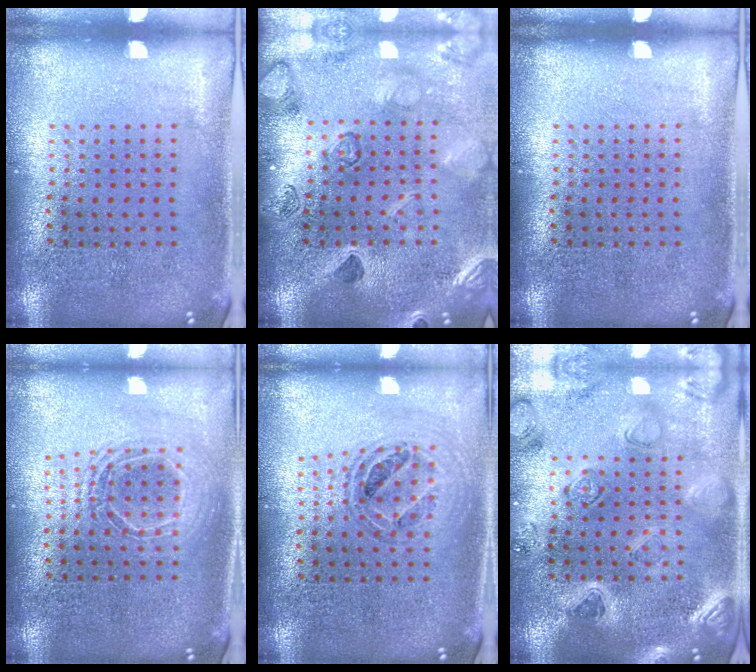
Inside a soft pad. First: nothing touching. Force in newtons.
{"total": 2.3, "press": 2.3, "slide": 0.2}
{"total": 0.0}
{"total": 1.7, "press": 1.4, "slide": 0.9}
{"total": 0.8, "press": 0.8, "slide": 0.0}
{"total": 2.3, "press": 2.2, "slide": 0.3}